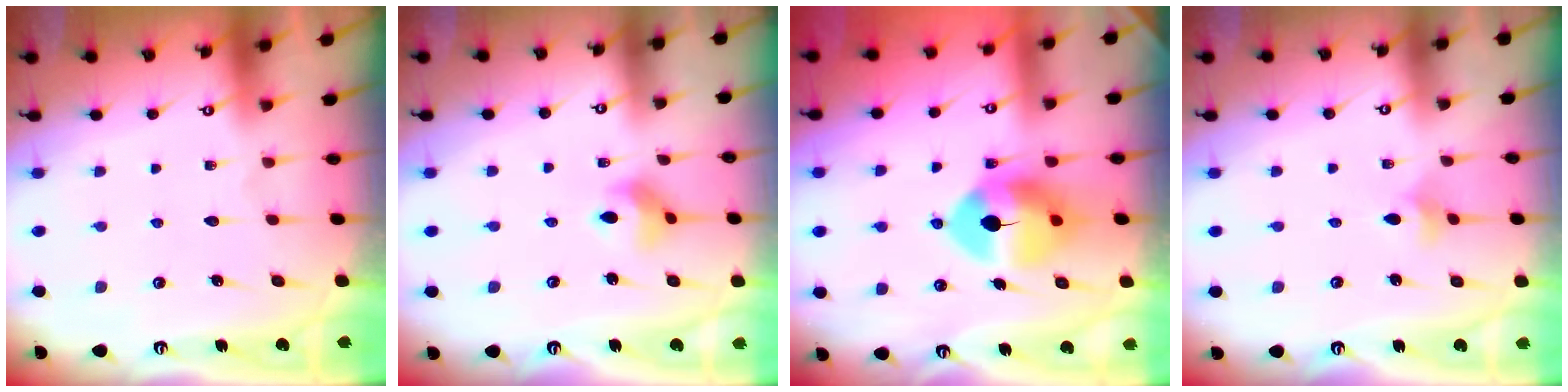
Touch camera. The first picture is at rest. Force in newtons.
{"total": 6.2, "press": 6.1, "slide": 0.8}
{"total": 10.0, "press": 9.9, "slide": 1.3}
{"total": 3.9, "press": 3.8, "slide": 0.8}